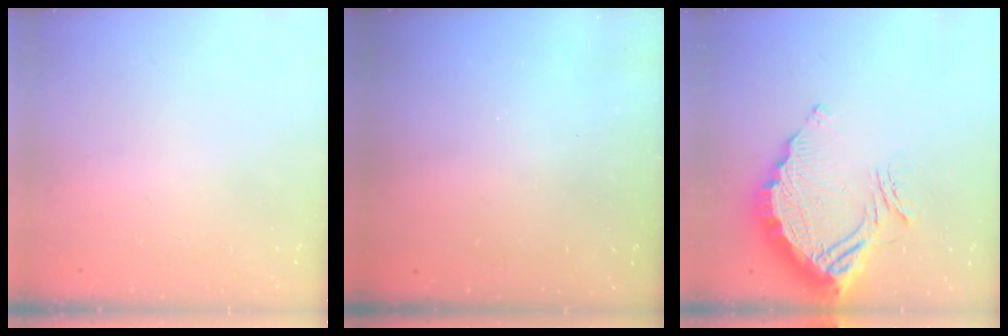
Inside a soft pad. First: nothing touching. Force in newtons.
{"total": 3.0, "press": 3.0, "slide": 0.1}
{"total": 15.9, "press": 15.8, "slide": 1.2}